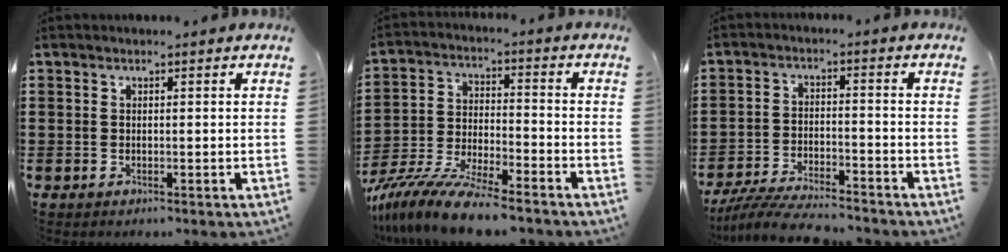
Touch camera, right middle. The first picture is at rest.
{"total": 10.1, "force": [-9.2, 0.6, 4.2], "torque": [-0.091, 0.009, -0.183]}
{"total": 6.4, "force": [-6.0, 0.6, 1.9], "torque": [-0.047, -0.003, -0.120]}